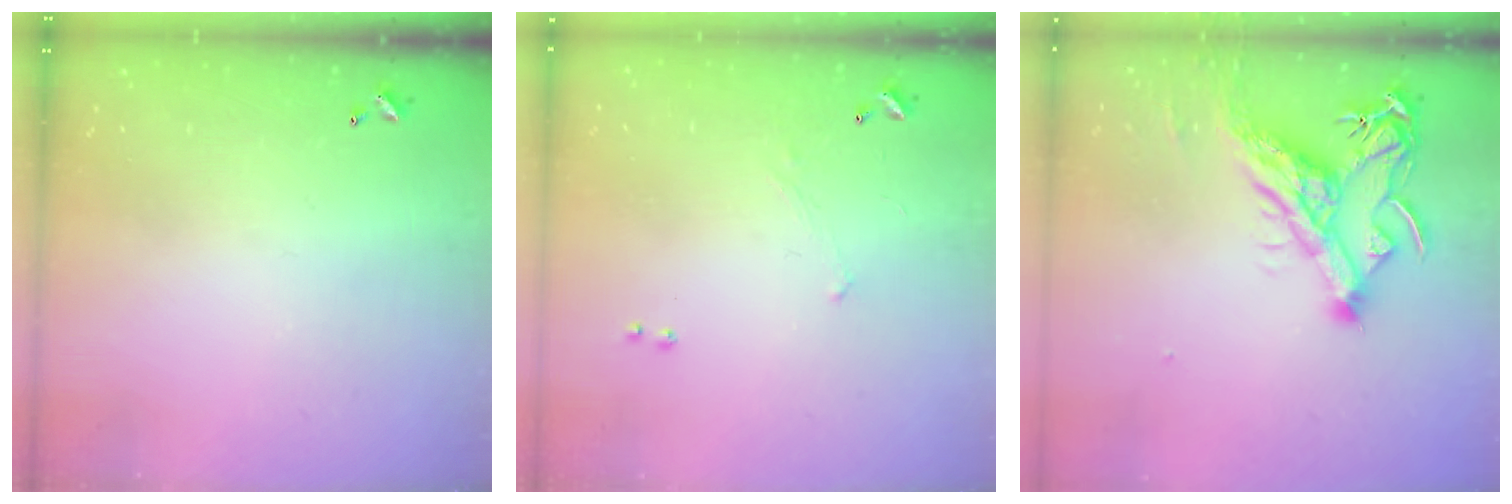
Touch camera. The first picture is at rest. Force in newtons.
{"total": 1.2, "press": 1.1, "slide": 0.5}
{"total": 9.5, "press": 9.3, "slide": 1.6}